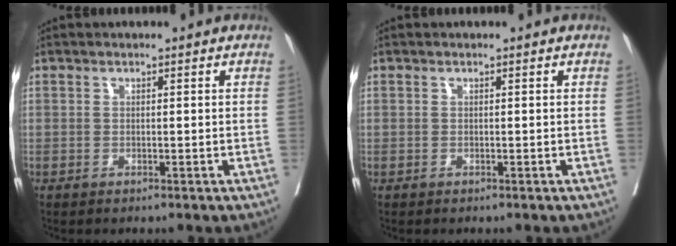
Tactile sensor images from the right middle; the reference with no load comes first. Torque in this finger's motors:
{"motor_torque": [0.68, -0.68, -0.13, -0.11]}